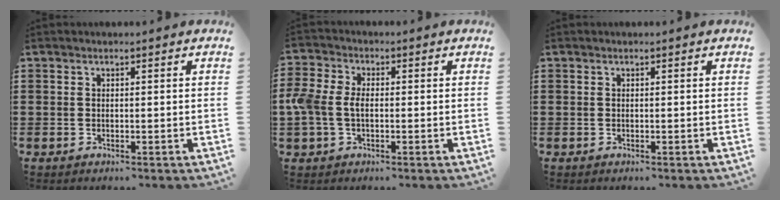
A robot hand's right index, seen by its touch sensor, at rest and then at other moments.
{"total": 4.8, "force": [-0.7, 3.2, 3.5], "torque": [-0.105, -0.005, -0.024]}
{"total": 0.0}